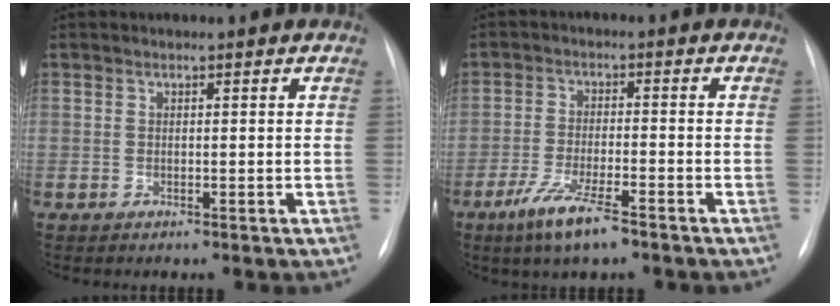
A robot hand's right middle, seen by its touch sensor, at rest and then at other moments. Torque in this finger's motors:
{"motor_torque": [1.13, -1.01, 0.63, 0.09]}